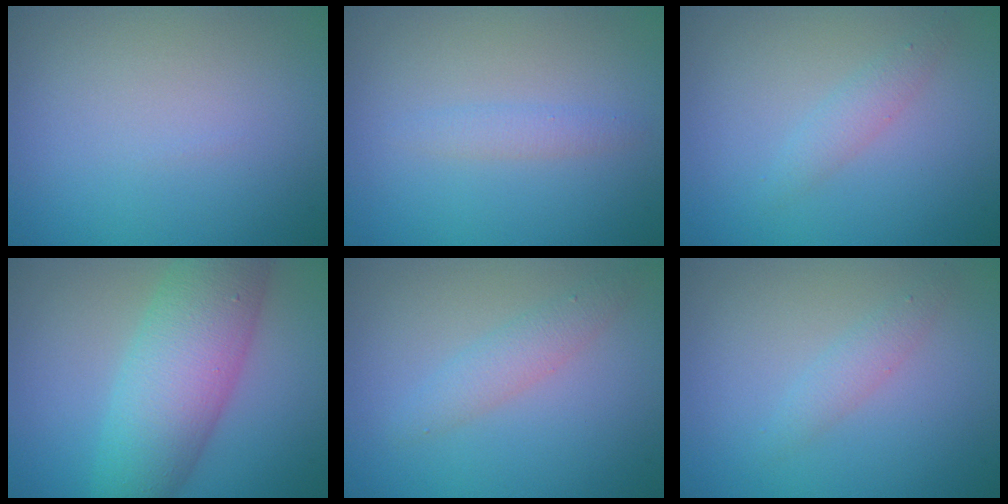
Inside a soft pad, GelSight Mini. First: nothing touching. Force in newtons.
{"total": 1.2, "press": 1.2, "slide": 0.0}
{"total": 1.5, "press": 1.5, "slide": 0.0}
{"total": 8.4, "press": 8.4, "slide": 0.1}
{"total": 2.0, "press": 2.0, "slide": 0.0}
{"total": 1.5, "press": 1.5, "slide": 0.0}